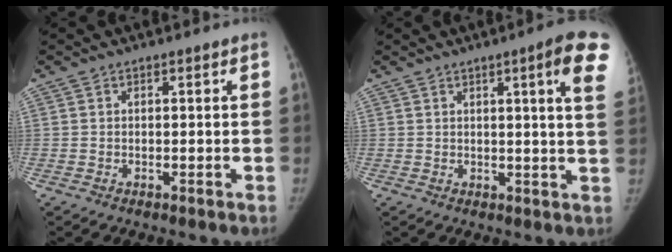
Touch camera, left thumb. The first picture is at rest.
{"total": 10.0, "force": [4.7, 0.6, 8.9], "torque": [-0.101, -0.016, 0.043]}